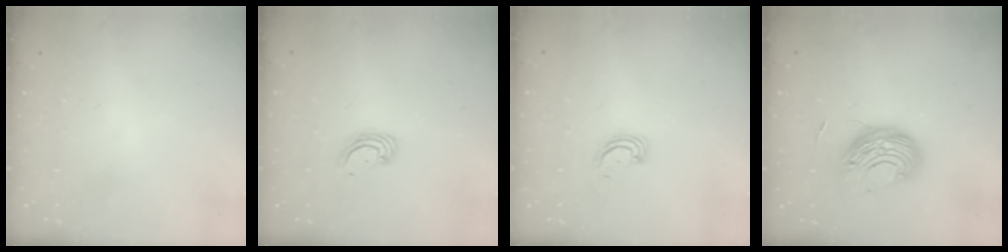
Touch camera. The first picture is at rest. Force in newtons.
{"total": 3.5, "press": 3.5, "slide": 0.1}
{"total": 2.9, "press": 2.9, "slide": 0.3}
{"total": 9.9, "press": 9.9, "slide": 0.9}